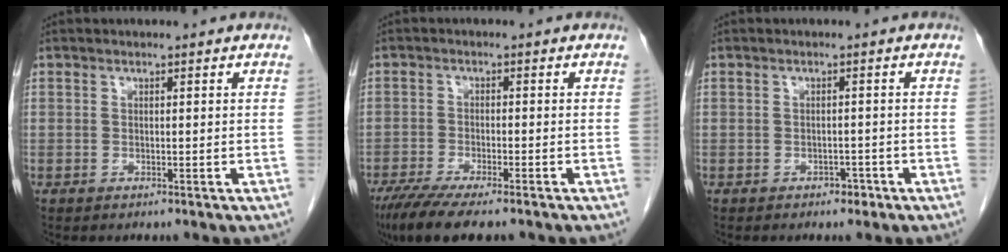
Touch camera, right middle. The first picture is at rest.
{"total": 9.8, "force": [-7.6, 1.8, 5.9], "torque": [-0.094, -0.020, -0.123]}
{"total": 1.5, "force": [-1.0, 0.9, 0.7], "torque": [-0.010, 0.003, -0.012]}